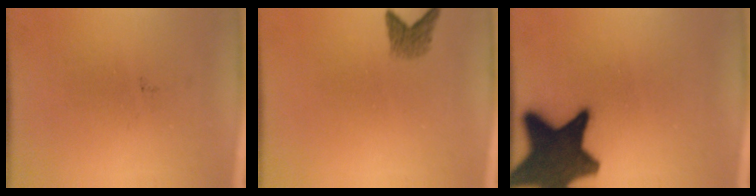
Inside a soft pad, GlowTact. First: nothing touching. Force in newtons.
{"total": 2.0}
{"total": 18.0}